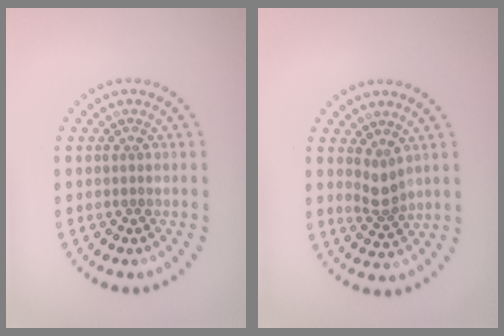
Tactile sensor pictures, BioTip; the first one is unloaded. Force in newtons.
{"total": 2.0, "press": 1.6, "slide": 1.3}